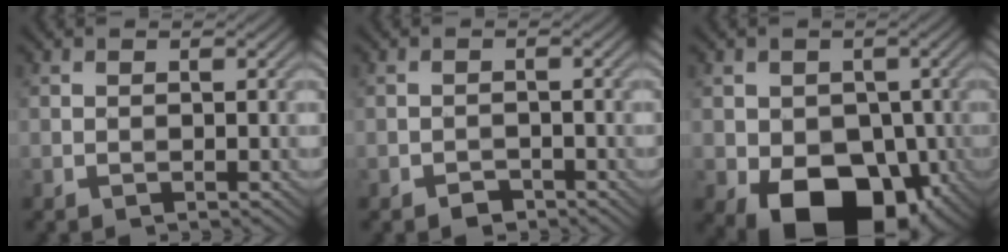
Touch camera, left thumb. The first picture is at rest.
{"total": 1.5, "force": [-1.2, 0.8, 0.5], "torque": [-0.006, 0.000, -0.024]}
{"total": 12.2, "force": [-4.1, 8.4, 7.9], "torque": [-0.115, -0.034, -0.063]}